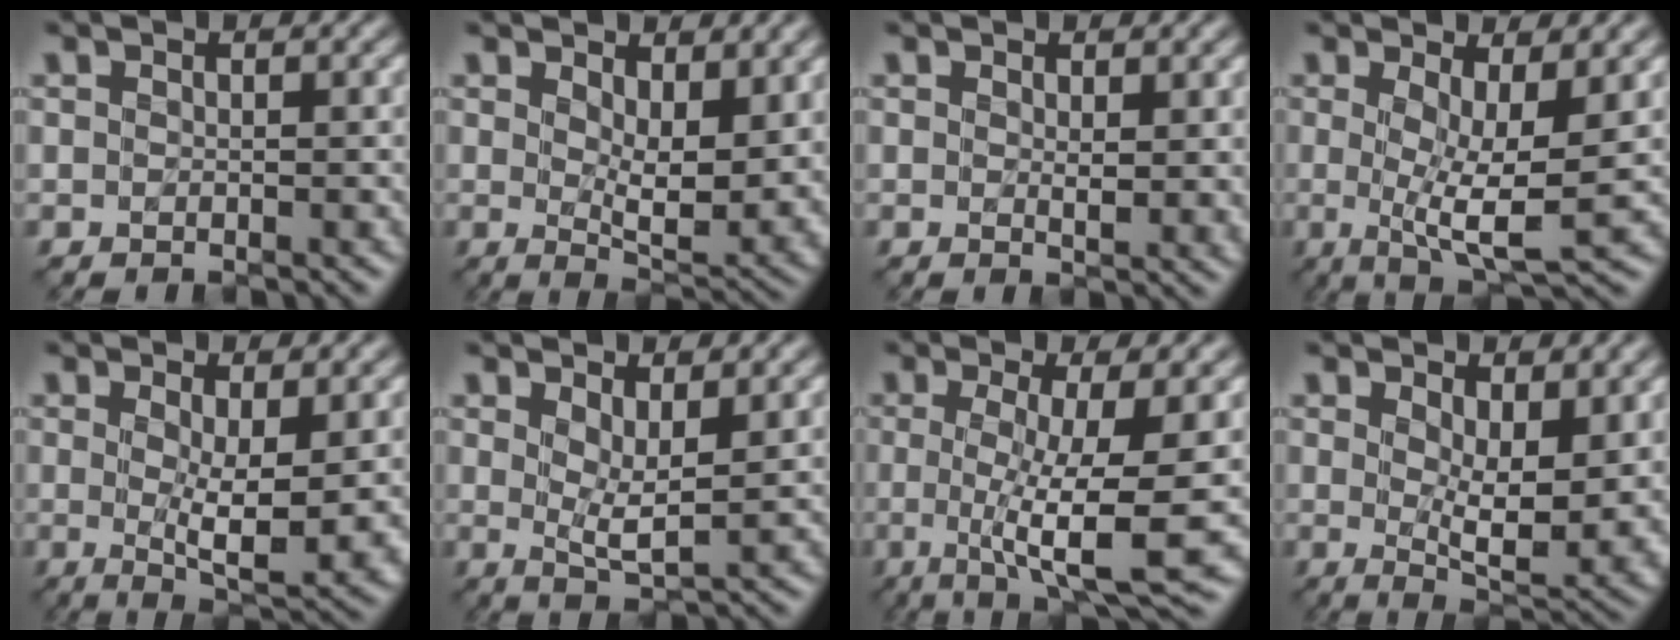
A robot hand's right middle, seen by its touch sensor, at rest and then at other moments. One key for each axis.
{"total": 5.2, "fx": 1.5, "fy": 2.4, "fz": 4.4, "tx": -0.085, "ty": -0.019, "tz": 0.029}
{"total": 1.7, "fx": 0.7, "fy": 0.6, "fz": 1.4, "tx": -0.025, "ty": -0.006, "tz": 0.014}
{"total": 4.8, "fx": 0.0, "fy": 0.8, "fz": 4.7, "tx": -0.088, "ty": -0.012, "tz": 0.001}
{"total": 5.2, "fx": 0.1, "fy": 1.5, "fz": 5.0, "tx": -0.093, "ty": -0.014, "tz": 0.006}
{"total": 2.3, "fx": 0.8, "fy": 0.4, "fz": 2.1, "tx": -0.043, "ty": -0.009, "tz": 0.016}
{"total": 6.8, "fx": -1.1, "fy": 0.6, "fz": 6.7, "tx": -0.112, "ty": -0.012, "tz": -0.019}
{"total": 5.7, "fx": 1.3, "fy": 2.5, "fz": 5.0, "tx": -0.098, "ty": -0.017, "tz": 0.028}